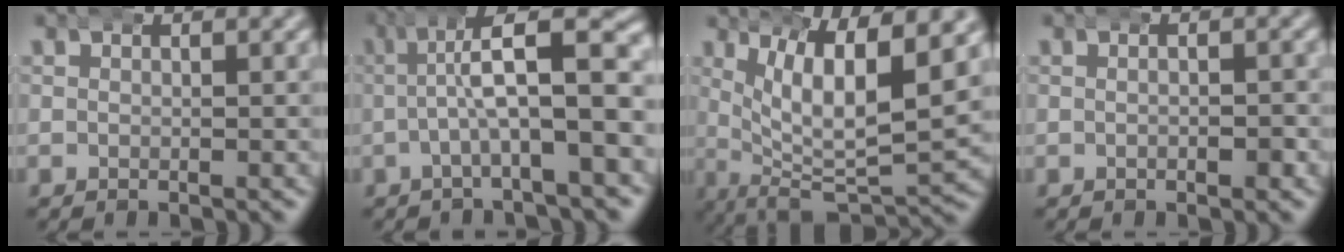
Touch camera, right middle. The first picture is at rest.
{"total": 8.8, "force": [1.1, 3.1, 8.1], "torque": [-0.111, 0.019, 0.010]}
{"total": 12.0, "force": [1.5, 6.0, 10.3], "torque": [-0.171, -0.019, 0.037]}
{"total": 1.4, "force": [-0.2, 0.8, 1.2], "torque": [-0.012, 0.007, -0.012]}